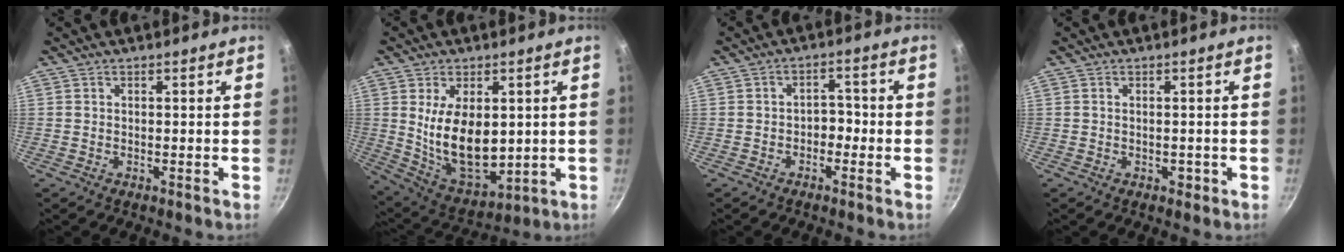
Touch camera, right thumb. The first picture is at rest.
{"total": 15.5, "force": [1.4, 9.2, 12.5], "torque": [-0.183, -0.031, 0.052]}
{"total": 3.1, "force": [-1.2, 2.2, 1.8], "torque": [0.001, 0.020, -0.022]}
{"total": 1.4, "force": [-0.4, 1.0, 0.9], "torque": [-0.009, 0.003, -0.004]}